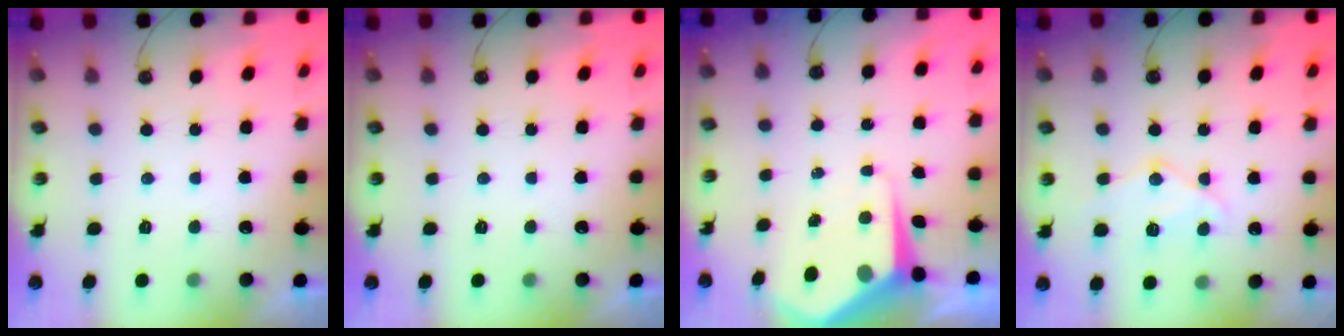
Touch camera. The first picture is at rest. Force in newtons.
{"total": 0.0}
{"total": 8.3, "press": 8.3, "slide": 0.4}
{"total": 12.8, "press": 12.8, "slide": 1.4}